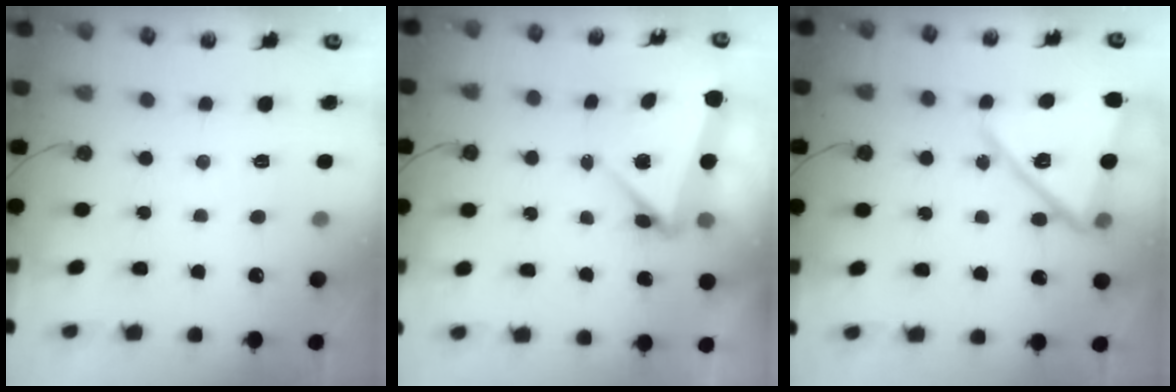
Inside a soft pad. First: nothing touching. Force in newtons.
{"total": 10.8, "press": 4.7, "slide": 9.7}
{"total": 16.7, "press": 16.5, "slide": 2.1}